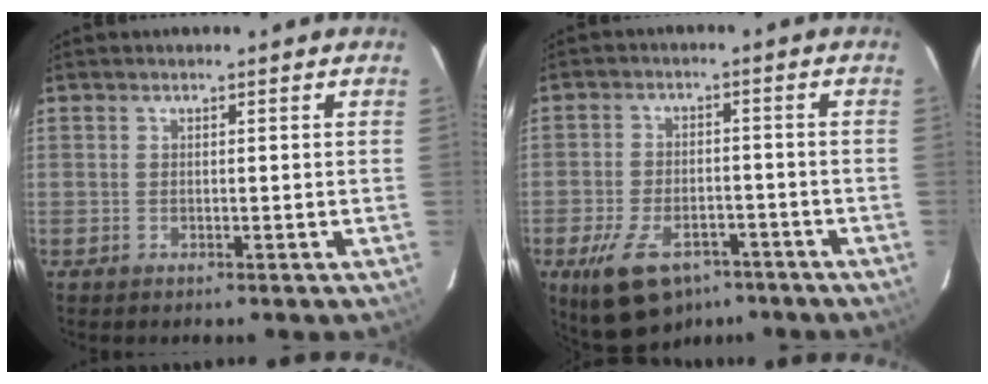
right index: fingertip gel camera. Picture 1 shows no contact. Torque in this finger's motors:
{"motor_torque": [0.93, -0.91, 0.29, 0.07]}